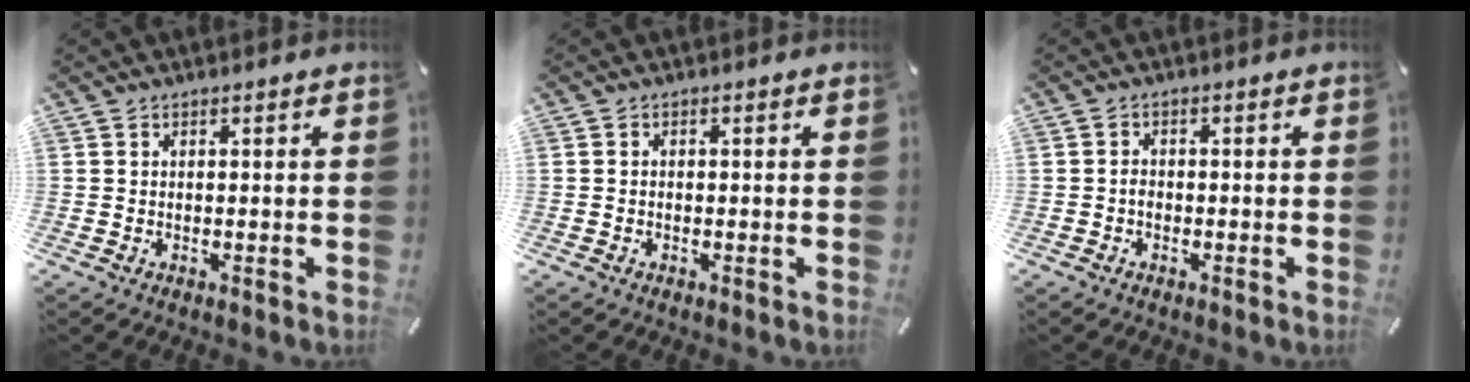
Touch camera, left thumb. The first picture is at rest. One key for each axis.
{"total": 0.7, "fx": -0.3, "fy": 0.4, "fz": 0.5, "tx": -0.009, "ty": 0.000, "tz": -0.005}
{"total": 1.4, "fx": -0.6, "fy": 1.1, "fz": 0.8, "tx": -0.016, "ty": 0.005, "tz": -0.012}